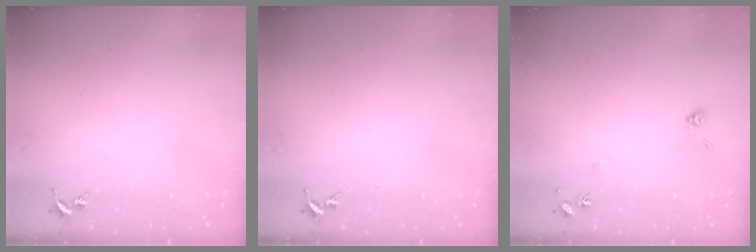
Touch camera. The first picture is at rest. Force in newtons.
{"total": 0.0}
{"total": 5.8, "press": 5.7, "slide": 1.1}